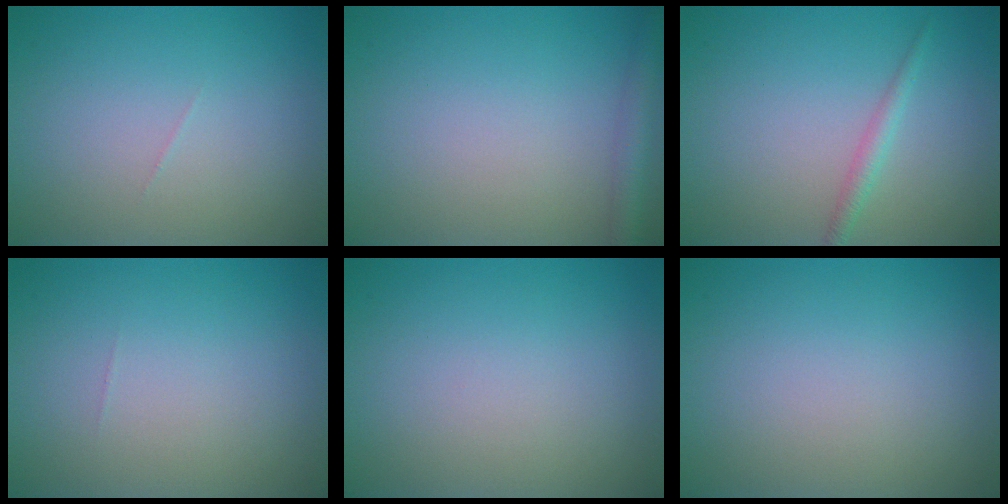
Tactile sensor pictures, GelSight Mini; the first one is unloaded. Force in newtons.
{"total": 2.5, "press": 2.5, "slide": 0.1}
{"total": 1.4, "press": 1.4, "slide": 0.0}
{"total": 0.0}
{"total": 0.0}
{"total": 0.0}